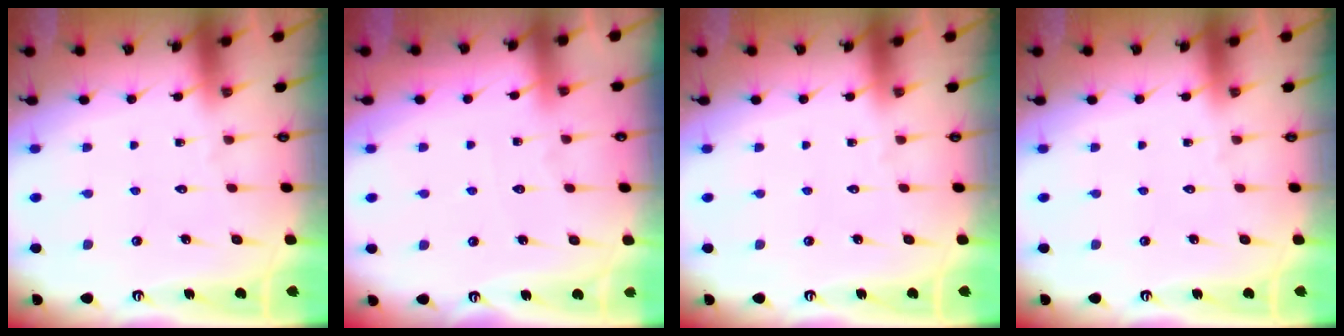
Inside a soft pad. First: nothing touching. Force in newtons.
{"total": 3.2, "press": 3.2, "slide": 0.5}
{"total": 0.0}
{"total": 0.0}